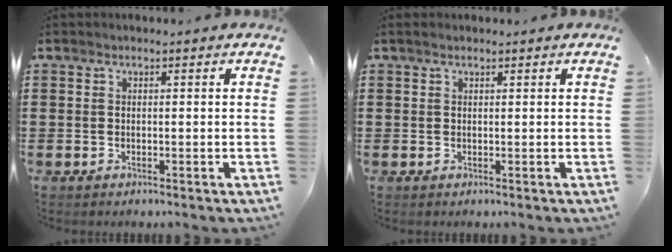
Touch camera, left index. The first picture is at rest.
{"total": 0.6, "force": [0.4, 0.2, 0.4], "torque": [-0.007, 0.003, 0.006]}